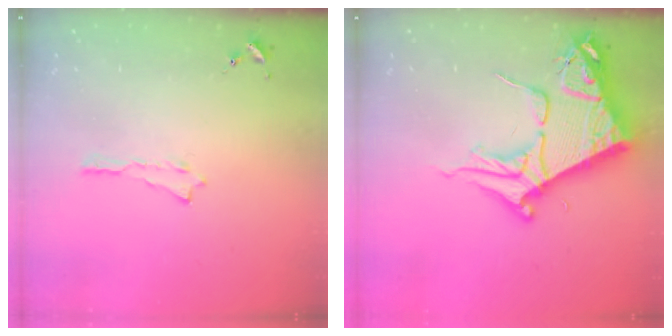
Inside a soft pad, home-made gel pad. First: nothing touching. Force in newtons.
{"total": 10.7, "press": 10.7, "slide": 1.2}